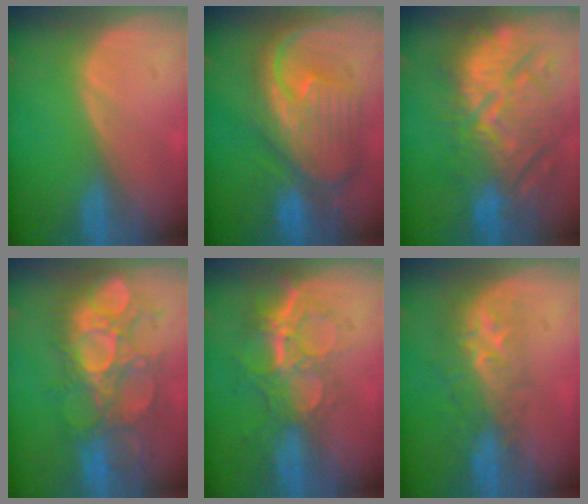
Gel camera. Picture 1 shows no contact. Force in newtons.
{"total": 12.3, "press": 10.7, "slide": 6.1}
{"total": 12.8, "press": 12.2, "slide": 4.0}
{"total": 10.8, "press": 10.5, "slide": 2.4}
{"total": 9.2, "press": 7.7, "slide": 5.0}
{"total": 8.8, "press": 7.1, "slide": 5.2}